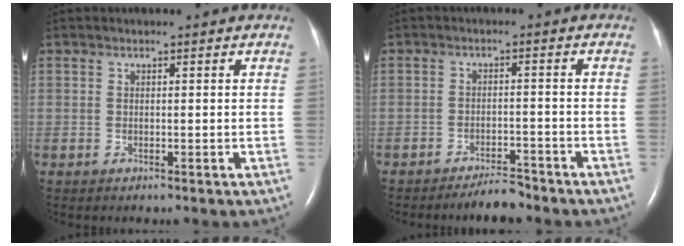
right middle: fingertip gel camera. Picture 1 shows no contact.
{"total": 3.7, "force": [-3.5, 0.6, 1.2], "torque": [-0.023, -0.007, -0.058]}